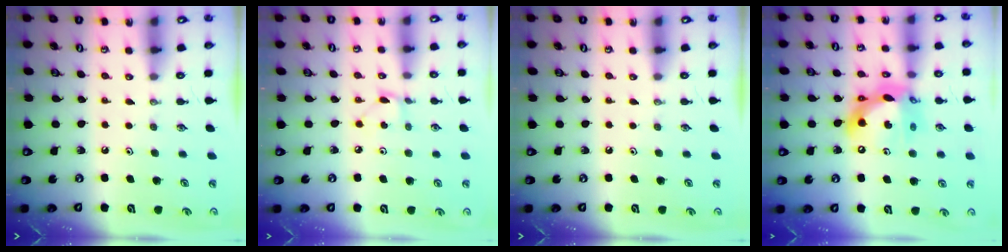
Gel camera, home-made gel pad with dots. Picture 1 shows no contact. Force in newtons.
{"total": 2.8, "press": 2.8, "slide": 0.3}
{"total": 0.0}
{"total": 14.6, "press": 14.6, "slide": 1.6}